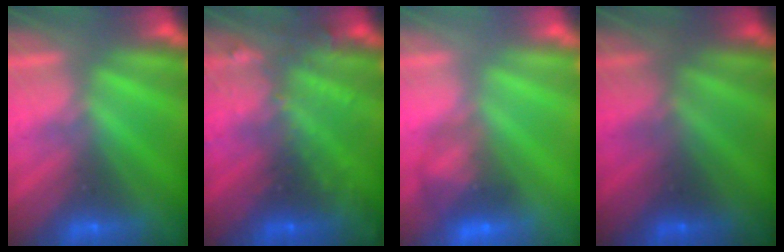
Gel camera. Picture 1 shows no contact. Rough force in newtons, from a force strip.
{"total": 2.9}
{"total": 9.1}
{"total": 1.7}